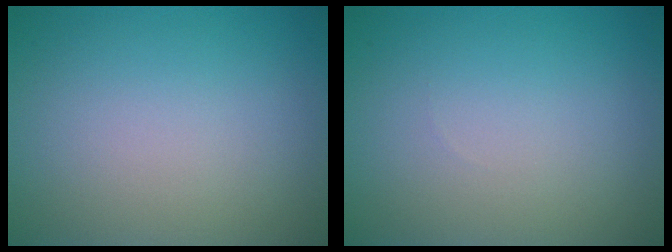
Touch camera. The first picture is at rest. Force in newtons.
{"total": 0.0}